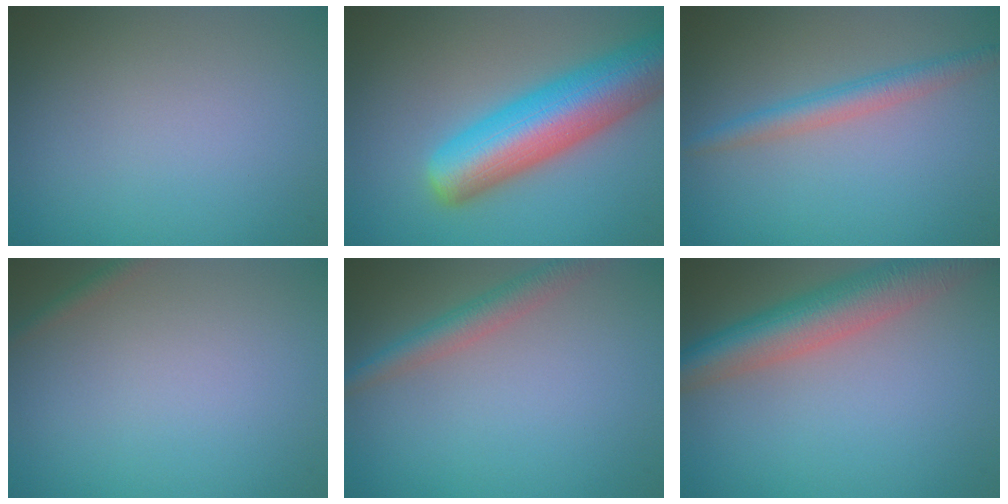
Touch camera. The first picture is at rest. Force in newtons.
{"total": 9.8, "press": 9.8, "slide": 0.6}
{"total": 2.6, "press": 2.6, "slide": 0.0}
{"total": 0.8, "press": 0.8, "slide": 0.1}
{"total": 2.9, "press": 2.9, "slide": 0.1}
{"total": 7.0, "press": 7.0, "slide": 0.4}